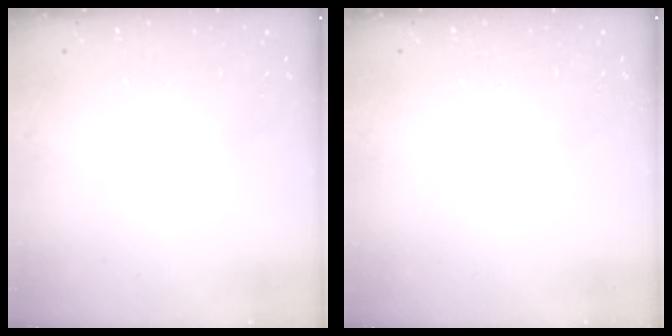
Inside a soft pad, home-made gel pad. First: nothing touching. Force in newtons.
{"total": 0.0}